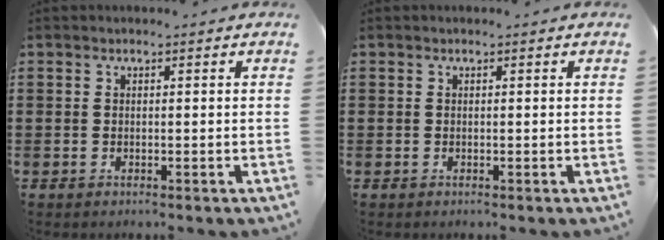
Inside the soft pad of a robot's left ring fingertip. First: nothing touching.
{"total": 0.0}